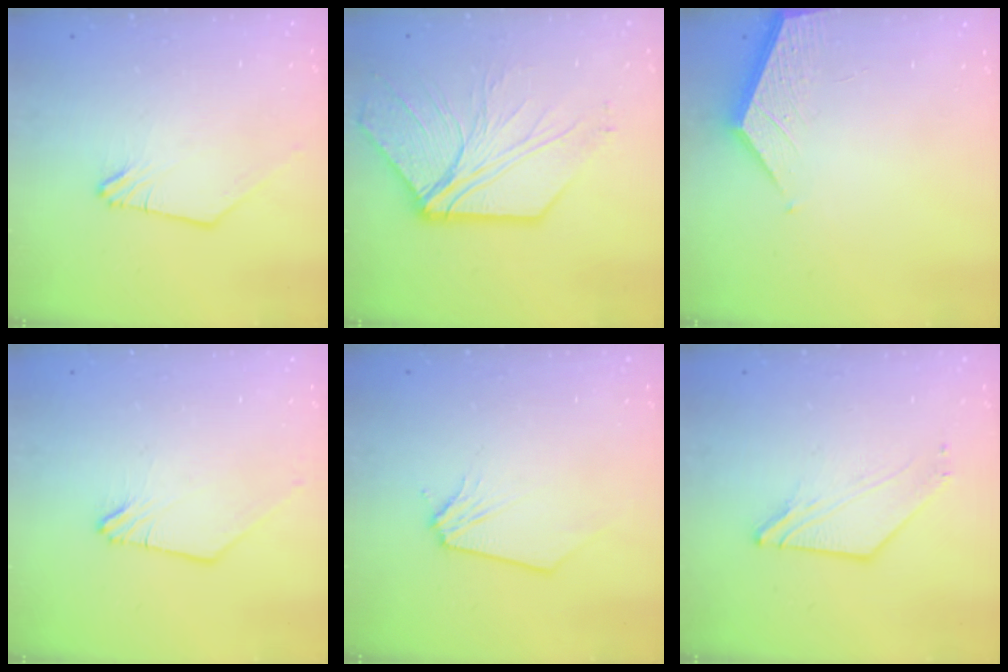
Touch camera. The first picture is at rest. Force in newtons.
{"total": 14.5, "press": 14.5, "slide": 0.7}
{"total": 2.1, "press": 2.1, "slide": 0.2}
{"total": 0.0}
{"total": 0.0}
{"total": 4.2, "press": 4.2, "slide": 0.4}